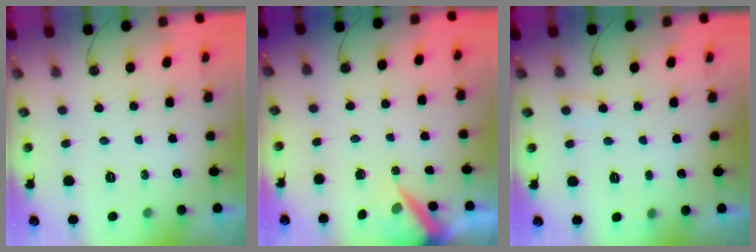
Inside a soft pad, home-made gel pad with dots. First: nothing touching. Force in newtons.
{"total": 6.4, "press": 6.4, "slide": 0.6}
{"total": 6.0, "press": 6.0, "slide": 0.4}